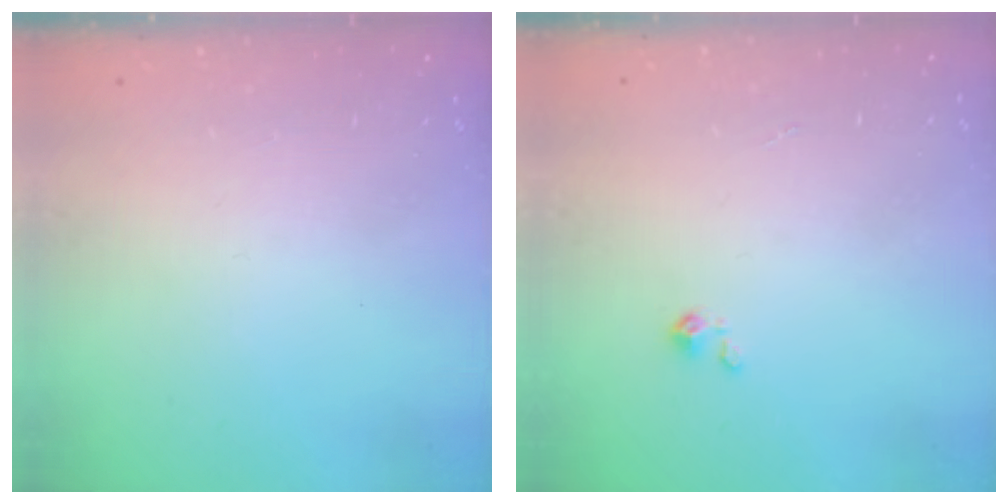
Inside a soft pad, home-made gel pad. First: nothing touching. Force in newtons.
{"total": 2.3, "press": 2.2, "slide": 0.3}